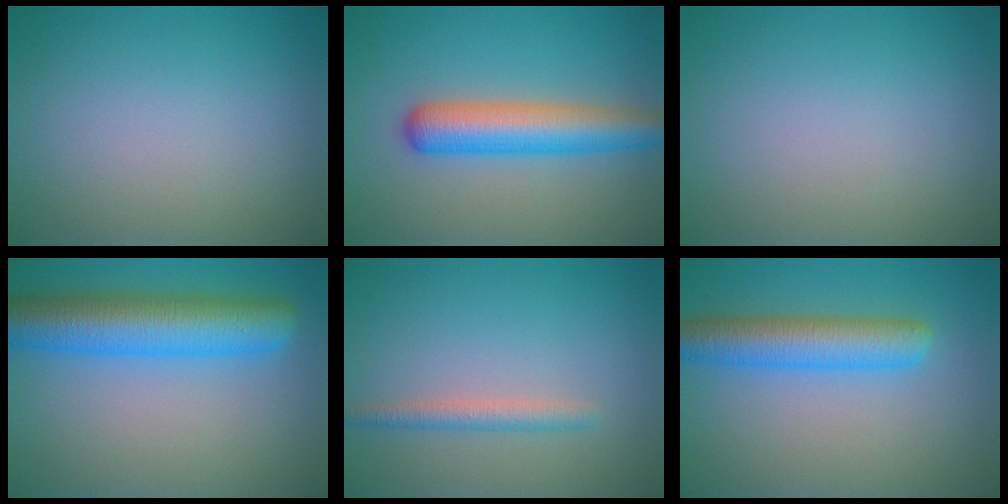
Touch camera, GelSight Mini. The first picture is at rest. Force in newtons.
{"total": 5.8, "press": 5.8, "slide": 0.1}
{"total": 0.0}
{"total": 8.3, "press": 8.3, "slide": 0.3}
{"total": 1.8, "press": 1.8, "slide": 0.1}
{"total": 5.5, "press": 5.5, "slide": 0.1}